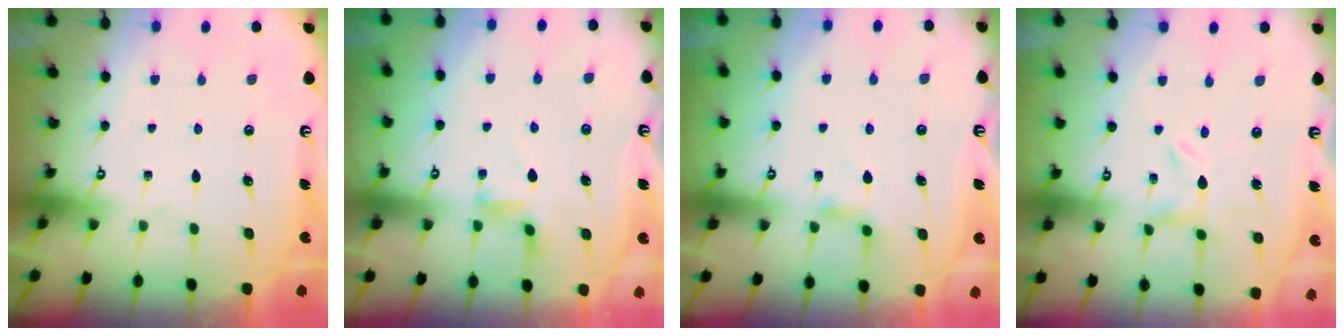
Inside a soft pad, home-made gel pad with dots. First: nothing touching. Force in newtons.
{"total": 2.6, "press": 2.6, "slide": 0.5}
{"total": 3.6, "press": 3.5, "slide": 0.5}
{"total": 0.0}